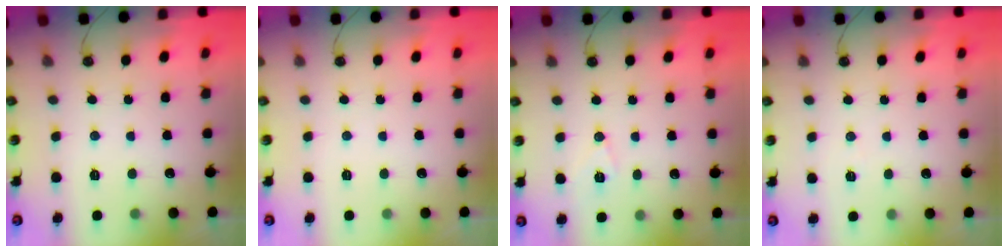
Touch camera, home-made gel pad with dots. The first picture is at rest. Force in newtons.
{"total": 0.0}
{"total": 6.9, "press": 5.3, "slide": 4.5}
{"total": 3.9, "press": 2.3, "slide": 3.2}